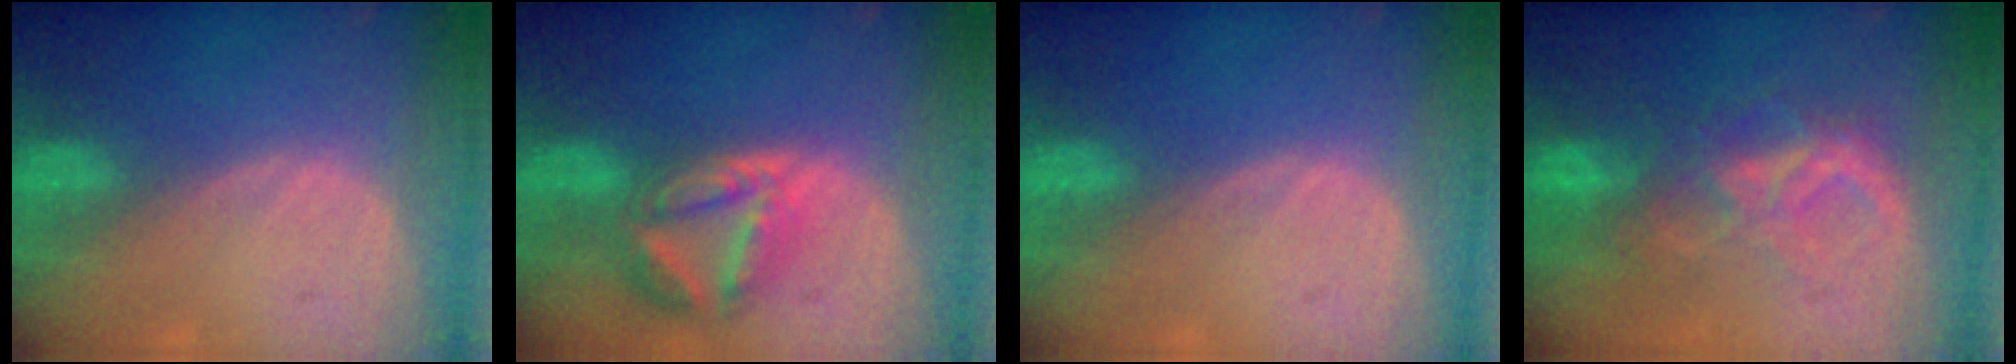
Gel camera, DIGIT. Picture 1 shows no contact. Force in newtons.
{"total": 8.0, "press": 7.0, "slide": 3.8}
{"total": 0.0}
{"total": 7.7, "press": 7.4, "slide": 2.0}